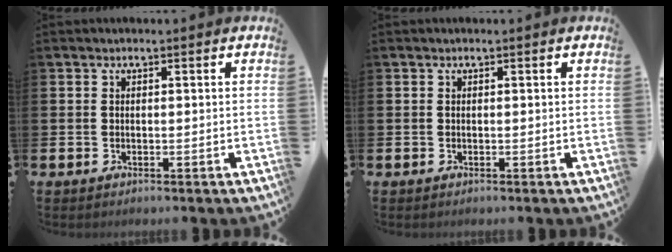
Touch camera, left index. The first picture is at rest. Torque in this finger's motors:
{"motor_torque": [-0.01, 0.00, 0.00, 0.00]}